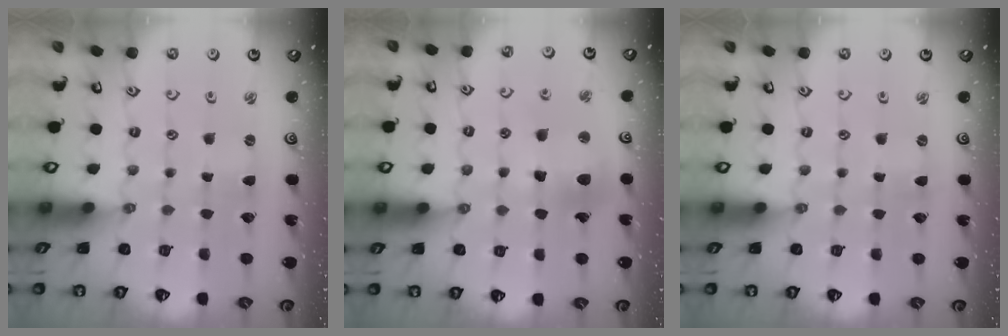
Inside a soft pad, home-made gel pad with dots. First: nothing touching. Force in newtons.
{"total": 11.1, "press": 11.0, "slide": 1.4}
{"total": 0.0}